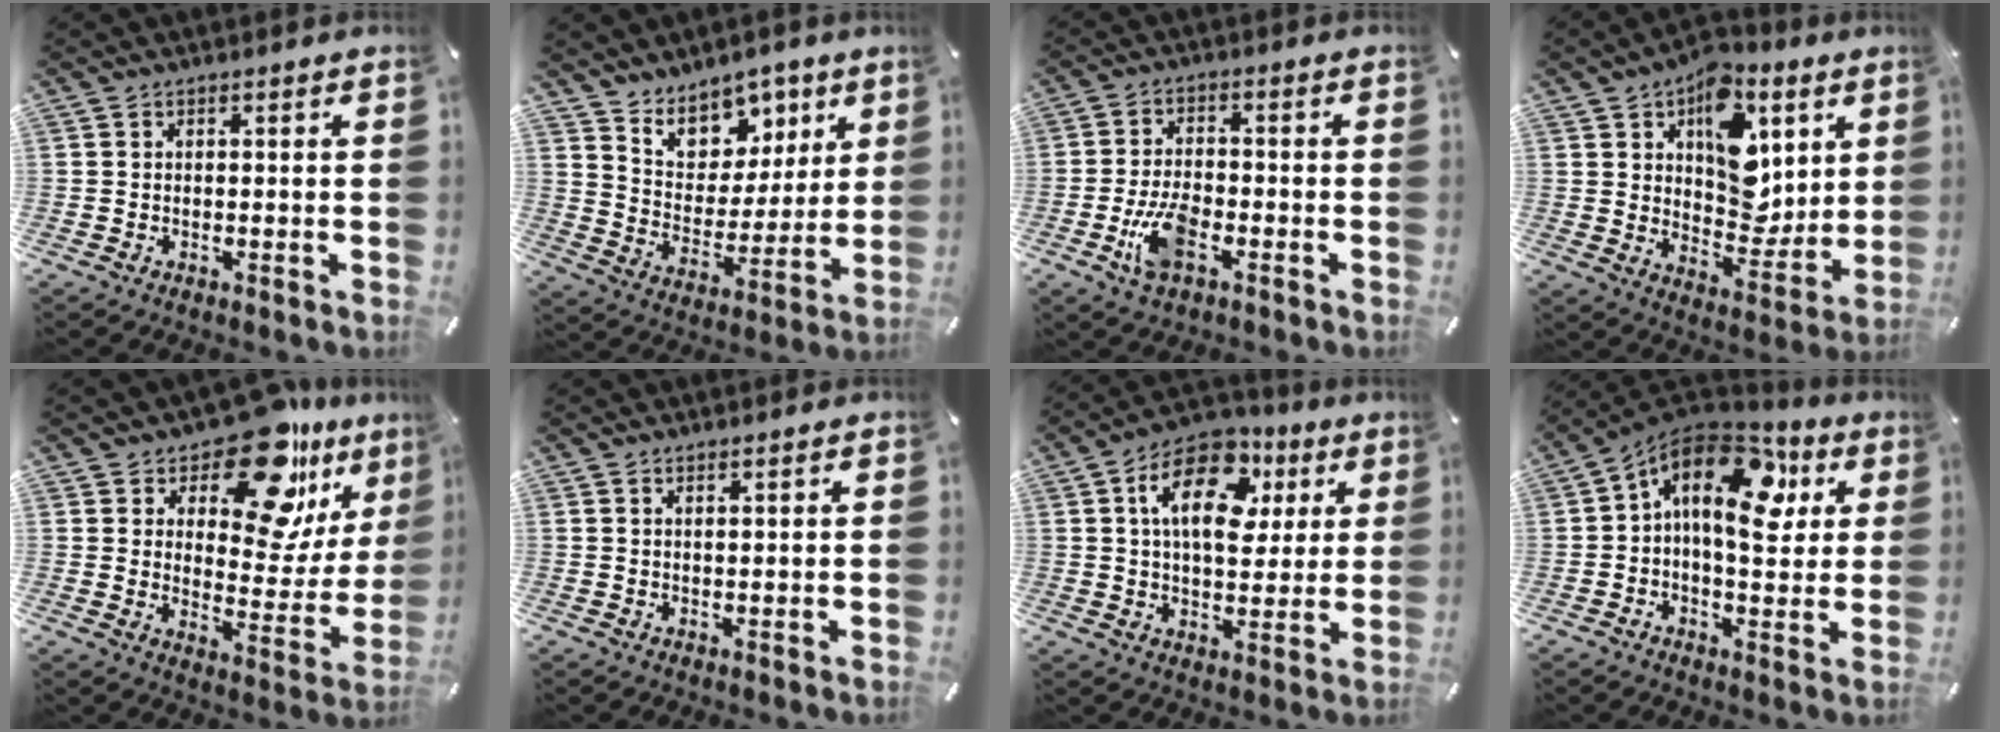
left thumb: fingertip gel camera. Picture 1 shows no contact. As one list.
[{"total": 10.7, "force": [7.4, 7.4, 1.9], "torque": [-0.029, -0.073, 0.138]}, {"total": 8.2, "force": [-3.4, 4.1, 6.2], "torque": [-0.136, 0.005, -0.061]}, {"total": 15.6, "force": [6.1, 10.8, 9.5], "torque": [-0.118, -0.042, 0.110]}, {"total": 18.0, "force": [13.1, 8.2, 9.3], "torque": [-0.138, -0.101, 0.221]}, {"total": 0.9, "force": [0.6, 0.0, 0.6], "torque": [-0.012, -0.001, 0.011]}, {"total": 15.8, "force": [5.5, 10.1, 10.8], "torque": [-0.171, -0.007, 0.096]}, {"total": 18.4, "force": [5.4, 10.2, 14.2], "torque": [-0.236, -0.022, 0.083]}]